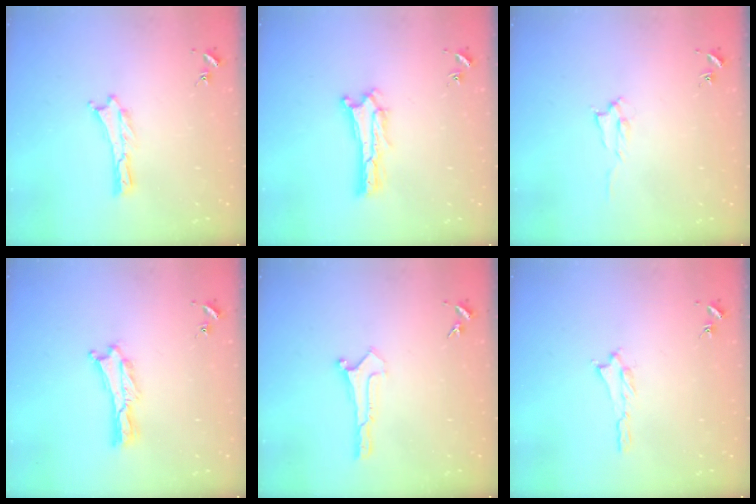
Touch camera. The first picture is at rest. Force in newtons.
{"total": 0.7, "press": 0.6, "slide": 0.2}
{"total": 1.4, "press": 1.4, "slide": 0.2}
{"total": 0.7, "press": 0.6, "slide": 0.2}
{"total": 0.0}
{"total": 1.2, "press": 1.2, "slide": 0.3}